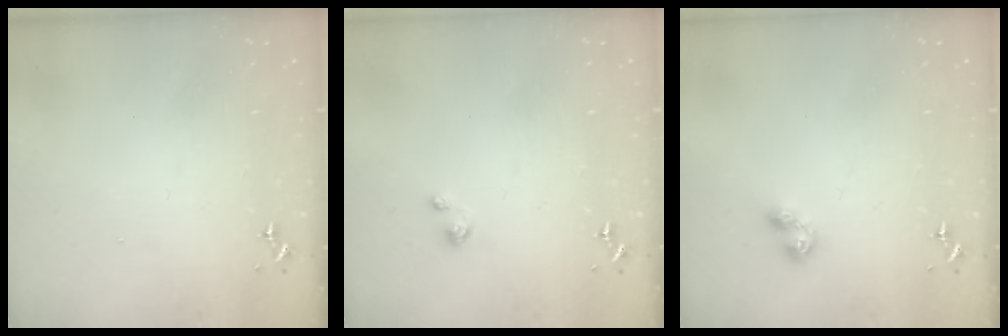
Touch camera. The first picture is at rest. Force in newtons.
{"total": 3.5, "press": 3.4, "slide": 0.4}
{"total": 5.3, "press": 5.3, "slide": 0.5}